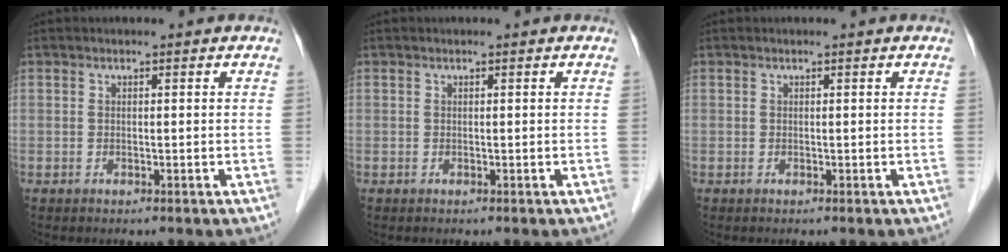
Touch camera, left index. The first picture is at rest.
{"total": 0.0}
{"total": 0.0}